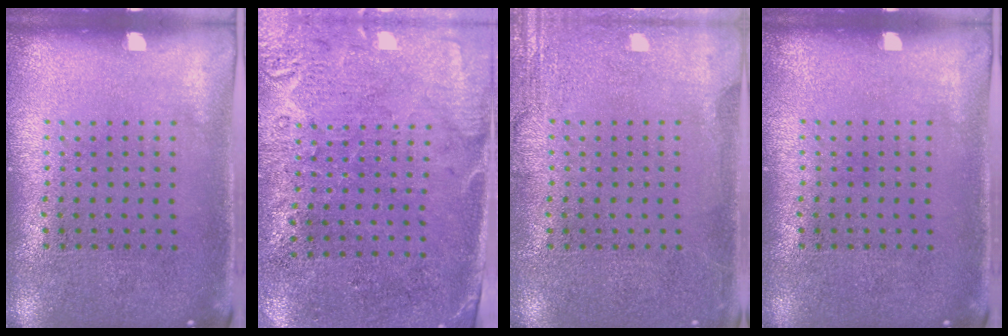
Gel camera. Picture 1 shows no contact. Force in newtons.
{"total": 2.8, "press": 2.4, "slide": 1.4}
{"total": 2.6, "press": 2.6, "slide": 0.3}
{"total": 0.0}